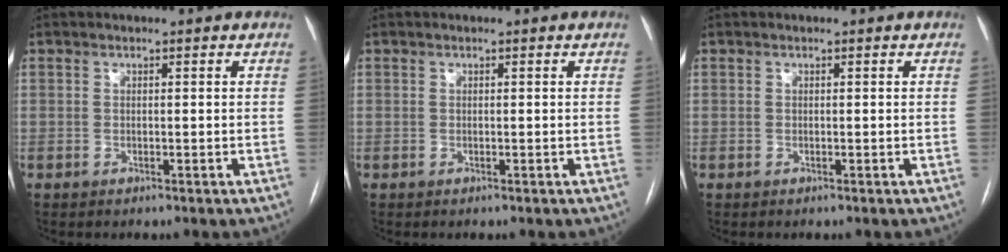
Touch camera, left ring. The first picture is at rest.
{"total": 0.0}
{"total": 0.0}